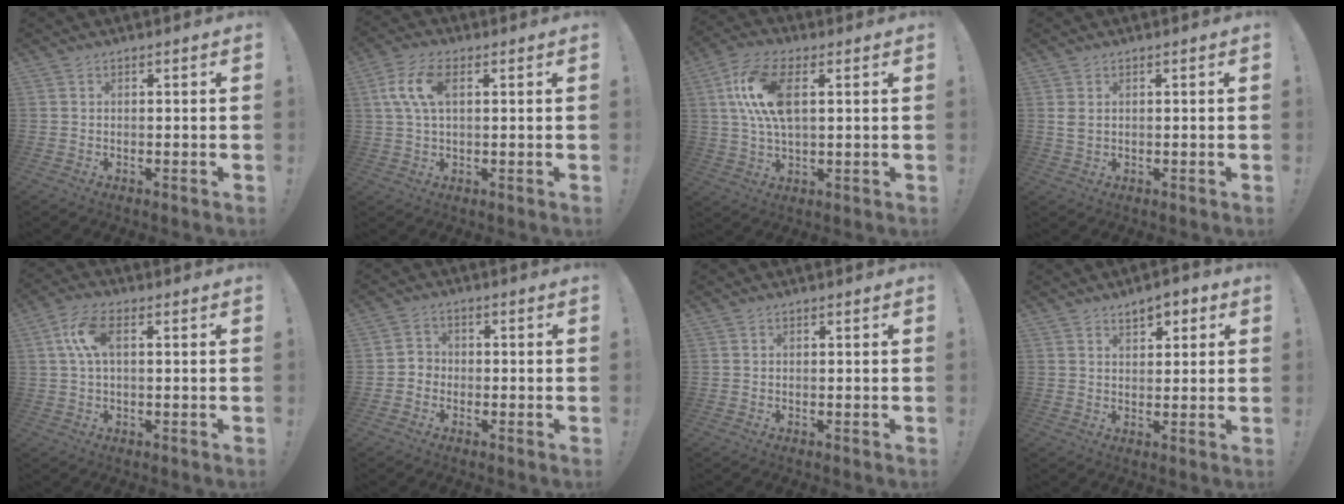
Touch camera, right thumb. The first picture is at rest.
{"total": 9.0, "force": [2.4, 4.6, 7.4], "torque": [-0.145, 0.004, 0.043]}
{"total": 13.3, "force": [3.3, 6.5, 11.1], "torque": [-0.232, -0.003, 0.058]}
{"total": 2.0, "force": [0.9, 1.1, 1.5], "torque": [-0.024, 0.001, 0.015]}
{"total": 8.4, "force": [1.5, 3.9, 7.3], "torque": [-0.140, 0.001, 0.027]}
{"total": 3.3, "force": [-1.6, 2.7, 1.0], "torque": [-0.014, 0.014, -0.029]}
{"total": 0.0}
{"total": 4.9, "force": [3.0, 2.8, 2.6], "torque": [-0.026, -0.012, 0.050]}